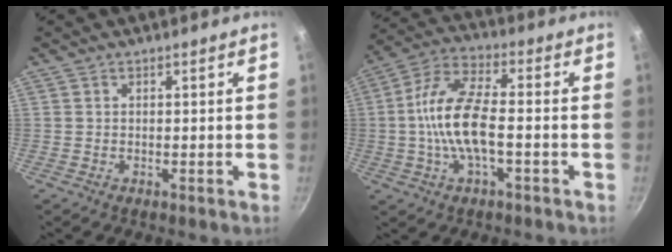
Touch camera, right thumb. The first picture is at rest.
{"total": 12.8, "force": [-2.0, 5.0, 11.6], "torque": [-0.226, 0.032, -0.053]}